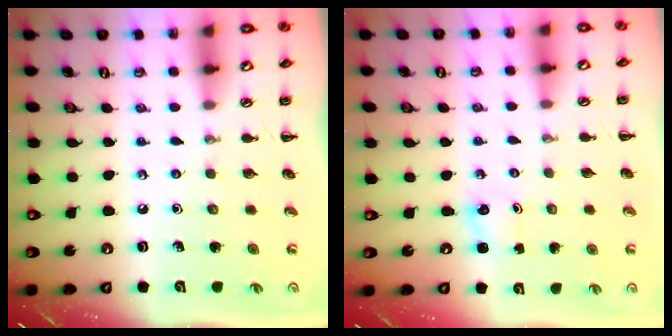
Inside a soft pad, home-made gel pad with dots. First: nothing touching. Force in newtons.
{"total": 1.1, "press": 1.0, "slide": 0.1}